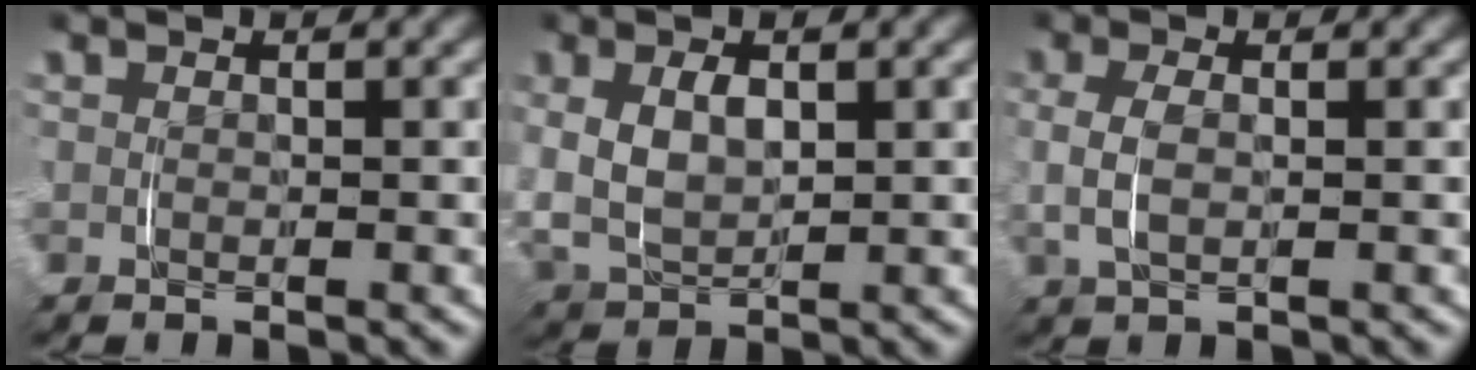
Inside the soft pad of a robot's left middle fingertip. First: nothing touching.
{"total": 5.4, "force": [0.7, 3.9, 3.6], "torque": [-0.098, -0.006, 0.024]}
{"total": 2.8, "force": [0.3, 1.5, 2.4], "torque": [-0.064, -0.001, 0.010]}